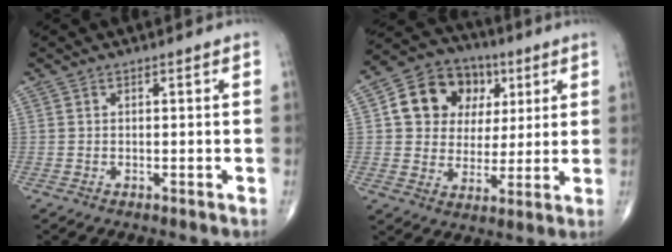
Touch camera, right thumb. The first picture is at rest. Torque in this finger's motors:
{"motor_torque": [1.23, 1.50, 0.35, -0.16, 0.06]}